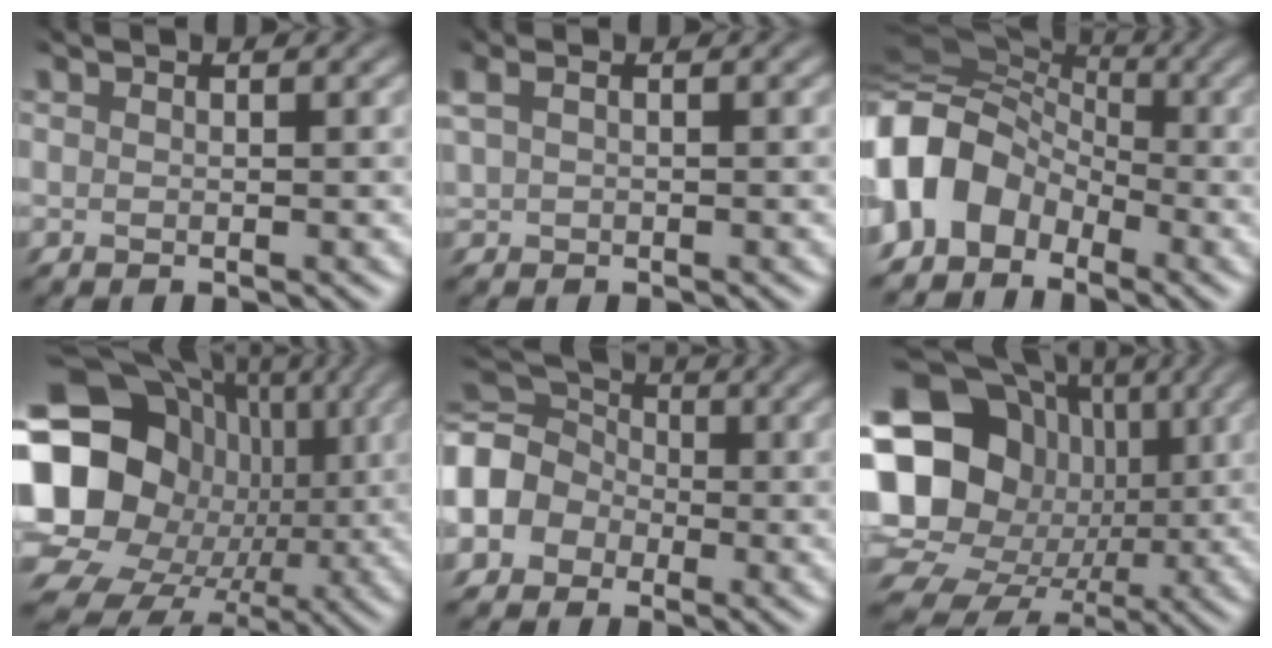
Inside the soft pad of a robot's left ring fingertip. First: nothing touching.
{"total": 1.1, "force": [0.4, 0.5, 0.9], "torque": [-0.028, 0.004, 0.021]}
{"total": 7.6, "force": [-4.0, 5.5, 3.3], "torque": [-0.069, 0.010, -0.088]}
{"total": 18.0, "force": [0.3, 15.7, 8.8], "torque": [-0.165, 0.002, 0.006]}
{"total": 7.0, "force": [-2.2, 5.9, 3.1], "torque": [-0.082, 0.010, -0.050]}
{"total": 19.4, "force": [1.5, 17.2, 8.8], "torque": [-0.191, 0.039, 0.017]}